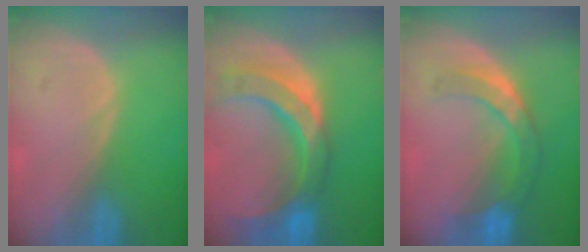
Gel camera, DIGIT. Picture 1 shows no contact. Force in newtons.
{"total": 11.2, "press": 9.5, "slide": 5.9}
{"total": 7.6, "press": 6.7, "slide": 3.6}